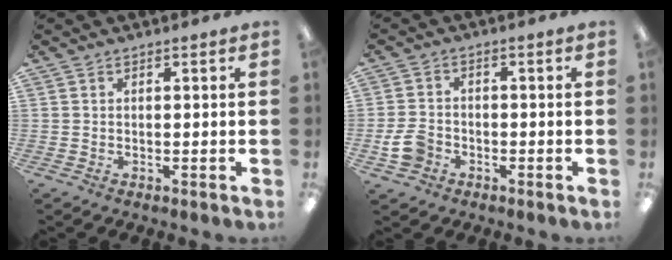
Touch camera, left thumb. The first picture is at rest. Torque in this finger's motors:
{"motor_torque": [-0.14, 0.46, 0.23, -0.18, 0.00]}